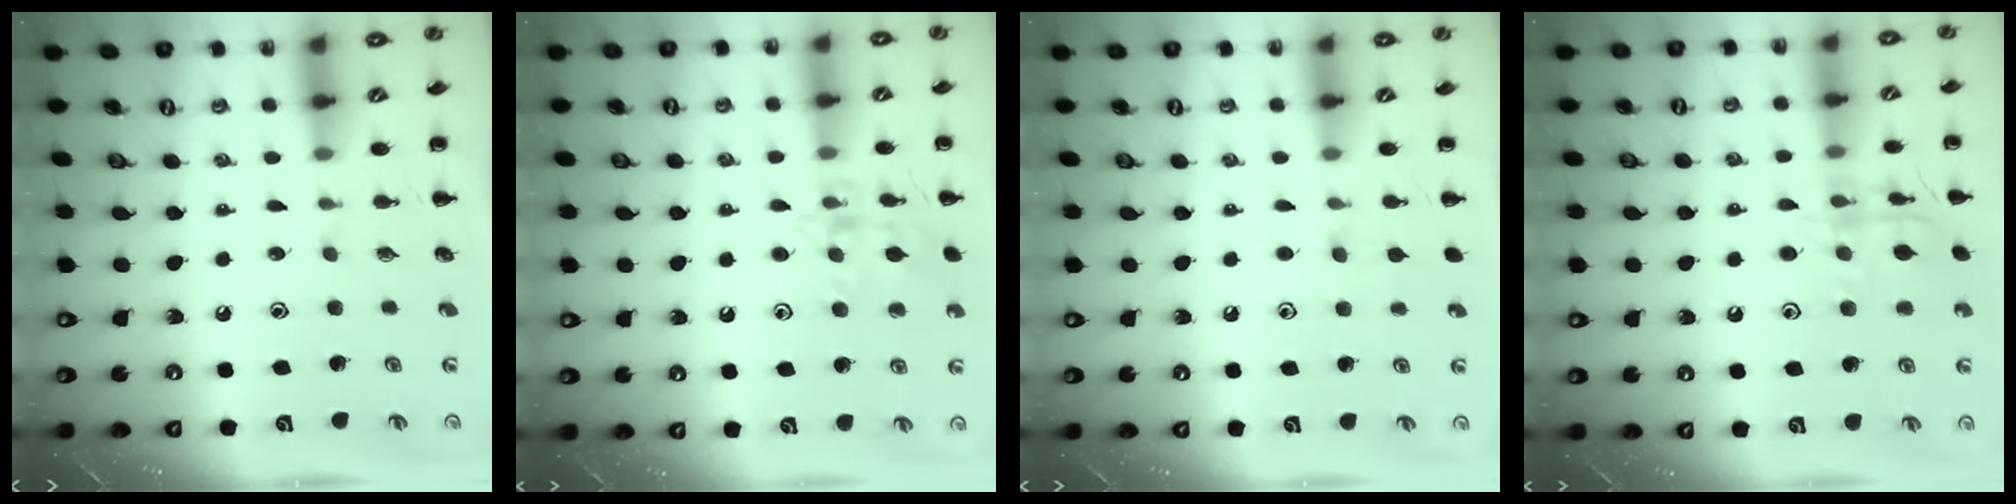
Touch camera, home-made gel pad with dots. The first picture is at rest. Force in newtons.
{"total": 12.8, "press": 12.8, "slide": 0.6}
{"total": 5.5, "press": 5.2, "slide": 1.8}
{"total": 12.5, "press": 12.5, "slide": 0.7}